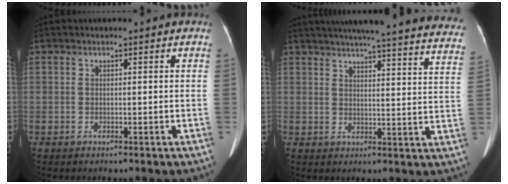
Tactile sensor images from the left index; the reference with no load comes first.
{"total": 33.6, "force": [30.4, 3.1, 13.9], "torque": [-0.186, -0.067, 0.351]}